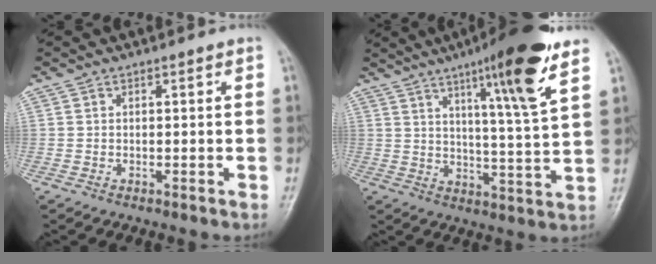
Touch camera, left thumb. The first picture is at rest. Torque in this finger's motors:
{"motor_torque": [0.54, 0.41, 1.61, -1.18, 0.11]}